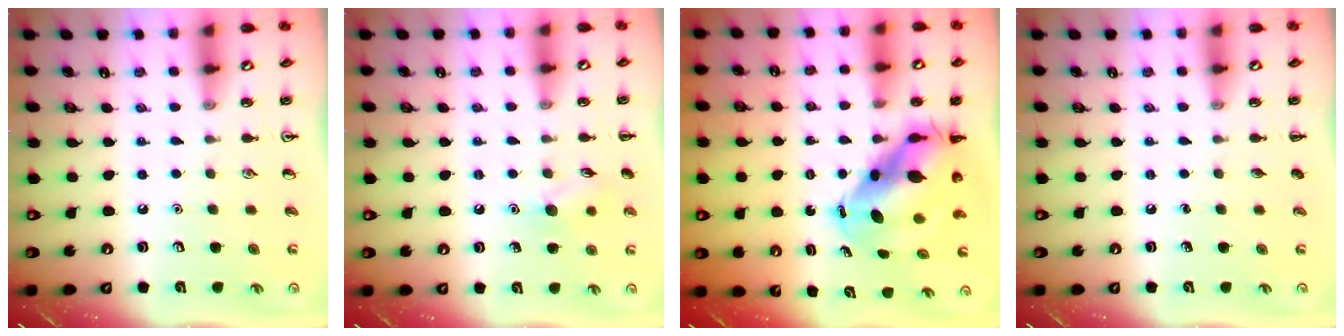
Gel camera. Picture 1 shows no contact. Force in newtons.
{"total": 7.5, "press": 7.3, "slide": 1.4}
{"total": 10.0, "press": 9.7, "slide": 2.6}
{"total": 0.0}